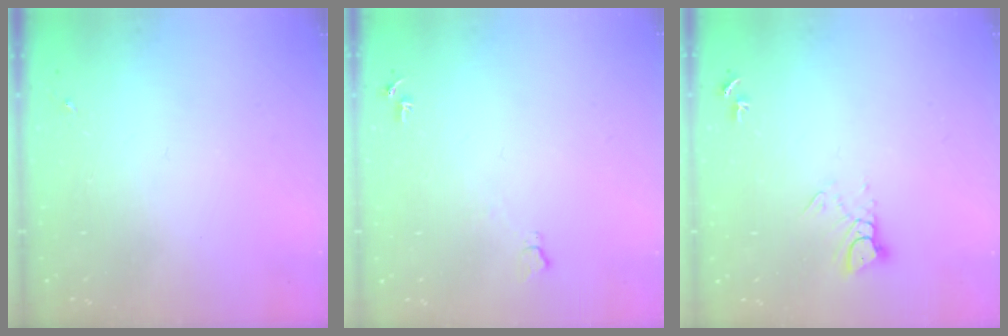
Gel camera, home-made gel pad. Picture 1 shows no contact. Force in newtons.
{"total": 5.8, "press": 5.8, "slide": 0.7}
{"total": 4.9, "press": 4.8, "slide": 0.3}